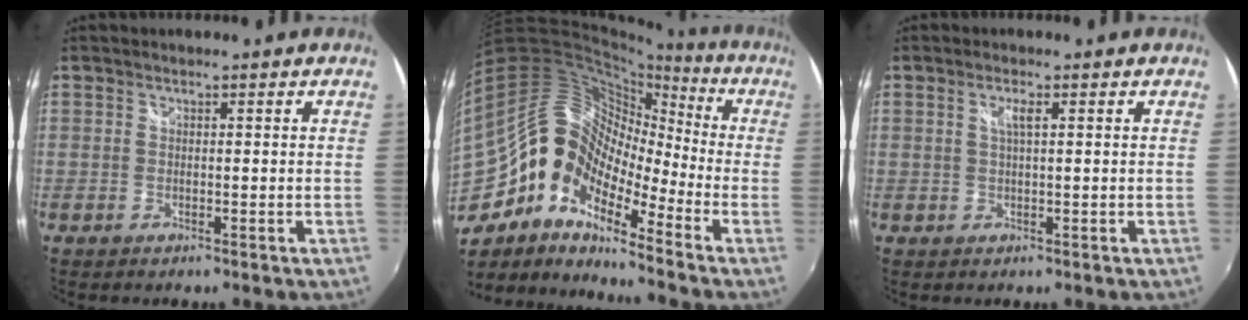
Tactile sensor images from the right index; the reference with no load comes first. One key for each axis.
{"total": 20.7, "fx": -9.3, "fy": 11.4, "fz": 14.5, "tx": -0.266, "ty": -0.013, "tz": -0.194}
{"total": 1.8, "fx": 0.6, "fy": 0.1, "fz": 1.7, "tx": -0.032, "ty": 0.001, "tz": 0.009}